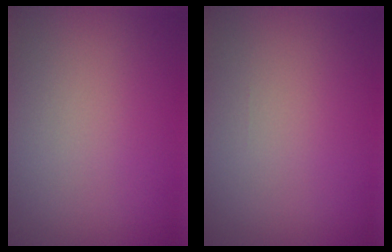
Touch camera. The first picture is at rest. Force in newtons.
{"total": 0.0}